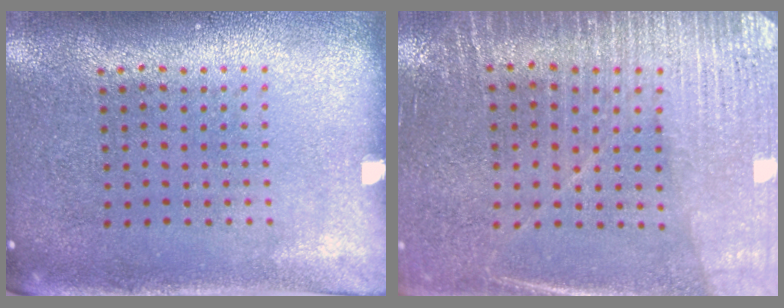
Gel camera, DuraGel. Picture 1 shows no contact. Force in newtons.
{"total": 3.0, "press": 2.9, "slide": 0.7}